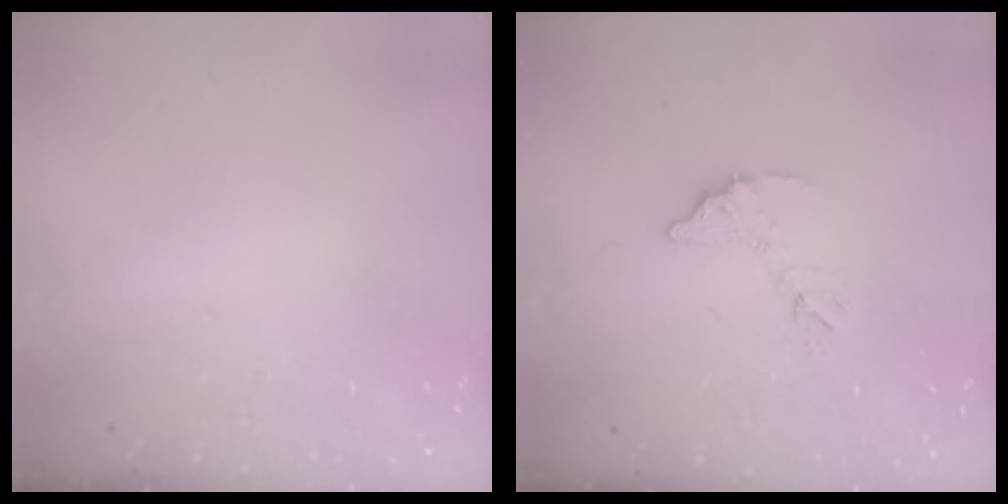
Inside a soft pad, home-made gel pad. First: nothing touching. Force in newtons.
{"total": 7.8, "press": 7.8, "slide": 0.3}